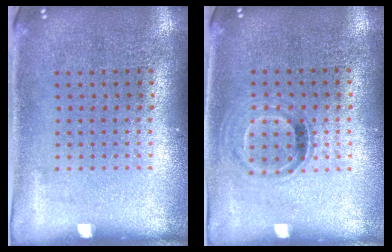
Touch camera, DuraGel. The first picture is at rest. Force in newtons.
{"total": 1.0, "press": 0.8, "slide": 0.6}